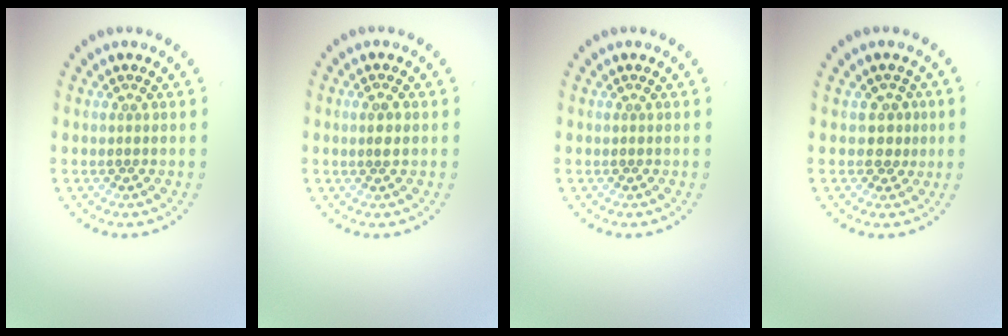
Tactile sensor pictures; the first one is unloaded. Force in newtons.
{"total": 1.3, "press": 1.2, "slide": 0.6}
{"total": 0.0}
{"total": 1.7, "press": 1.4, "slide": 1.0}